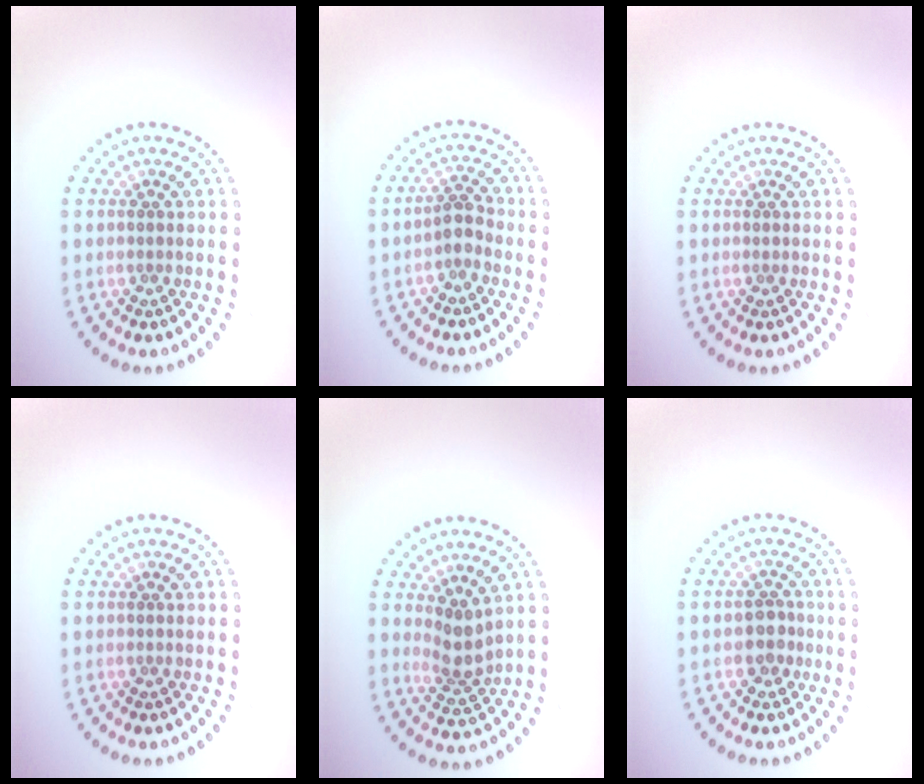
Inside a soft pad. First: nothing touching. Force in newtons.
{"total": 1.8, "press": 1.6, "slide": 0.8}
{"total": 0.0}
{"total": 0.0}
{"total": 2.7, "press": 2.1, "slide": 1.8}
{"total": 2.0, "press": 1.9, "slide": 0.8}